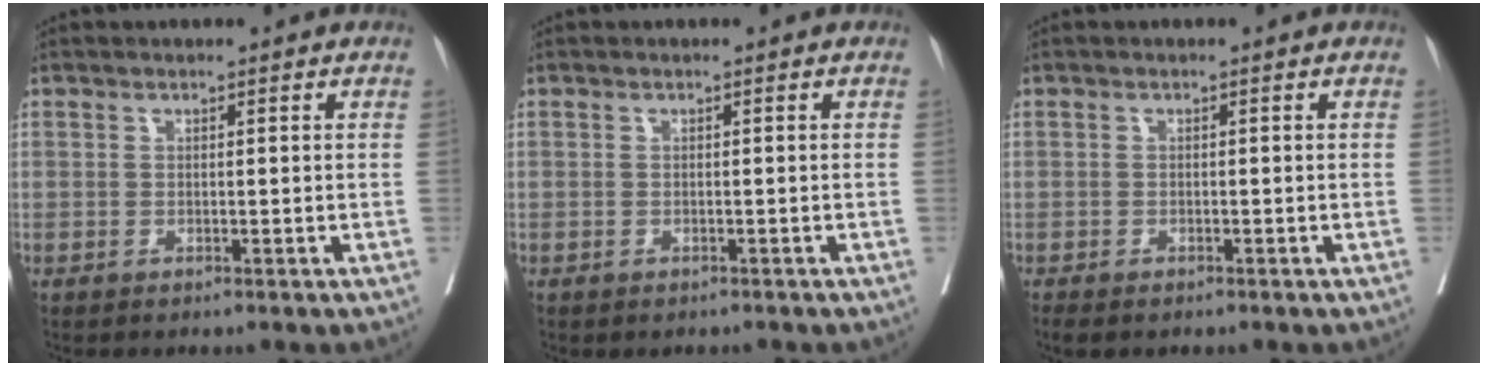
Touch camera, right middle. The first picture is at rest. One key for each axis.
{"total": 0.7, "fx": -0.6, "fy": 0.3, "fz": 0.1, "tx": -0.009, "ty": -0.001, "tz": -0.012}
{"total": 2.6, "fx": -2.0, "fy": 1.1, "fz": 1.3, "tx": -0.022, "ty": -0.007, "tz": -0.028}